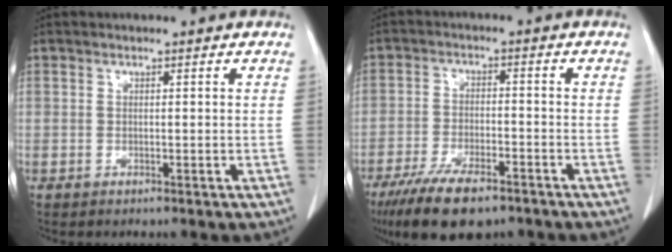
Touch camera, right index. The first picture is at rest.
{"total": 10.9, "force": [-7.7, 3.6, 6.8], "torque": [-0.118, -0.015, -0.130]}